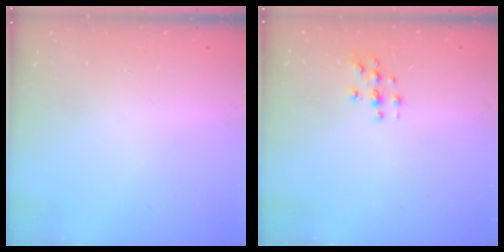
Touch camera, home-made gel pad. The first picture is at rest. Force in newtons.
{"total": 2.8, "press": 2.8, "slide": 0.3}